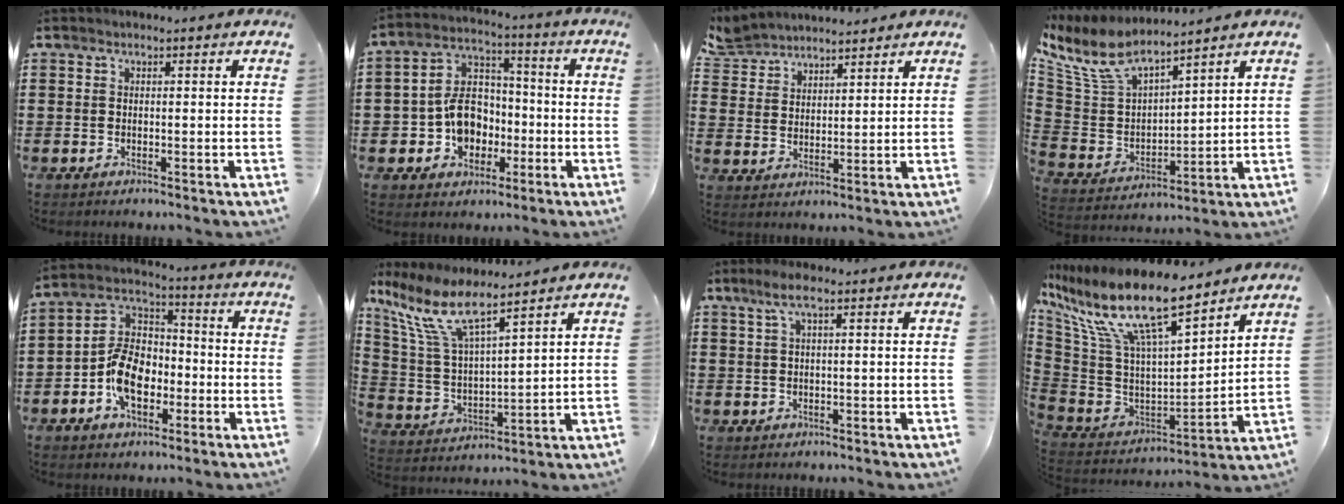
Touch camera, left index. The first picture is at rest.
{"total": 9.0, "force": [-2.1, 7.3, 4.8], "torque": [-0.118, 0.027, -0.037]}
{"total": 4.9, "force": [4.7, 1.2, 0.0], "torque": [-0.024, -0.017, 0.087]}
{"total": 8.7, "force": [7.3, 2.7, 3.8], "torque": [-0.107, -0.040, 0.130]}
{"total": 9.4, "force": [-3.2, 6.2, 6.3], "torque": [-0.161, 0.013, -0.067]}
{"total": 9.0, "force": [7.1, 1.4, 5.4], "torque": [-0.147, -0.040, 0.118]}
{"total": 3.1, "force": [1.1, 0.4, 2.8], "torque": [-0.058, 0.002, 0.018]}
{"total": 16.4, "force": [10.3, 4.7, 11.9], "torque": [-0.271, -0.062, 0.174]}